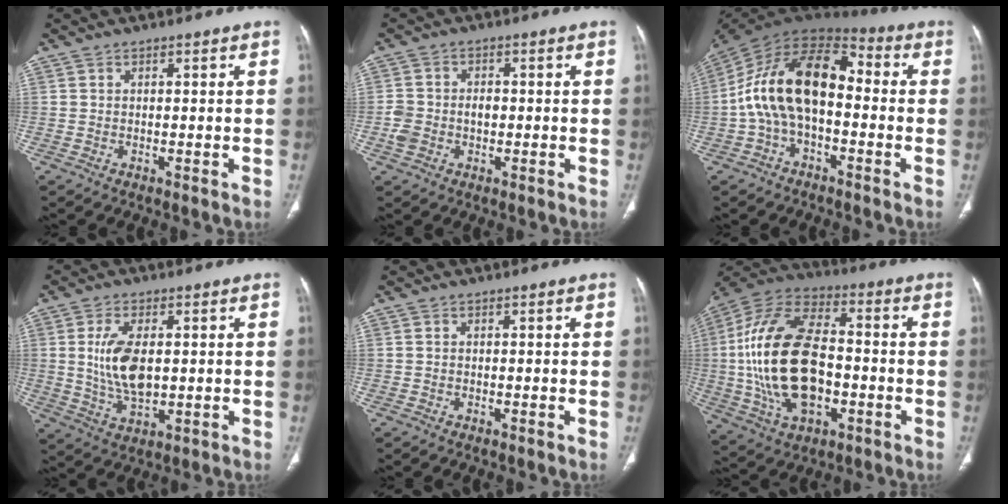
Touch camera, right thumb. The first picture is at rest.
{"total": 4.4, "force": [-0.9, 3.7, 2.2], "torque": [-0.038, 0.016, -0.014]}
{"total": 17.5, "force": [-1.2, 9.9, 14.4], "torque": [-0.252, 0.052, -0.032]}
{"total": 9.6, "force": [0.9, 4.9, 8.2], "torque": [-0.162, -0.011, 0.025]}
{"total": 0.0}
{"total": 24.3, "force": [-2.2, 13.8, 19.9], "torque": [-0.390, 0.016, -0.035]}